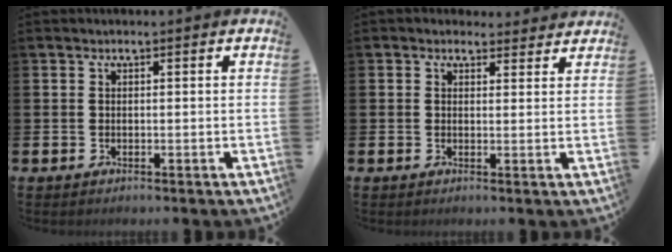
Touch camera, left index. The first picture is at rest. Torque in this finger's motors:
{"motor_torque": [1.01, -1.13, 0.31, 0.01]}